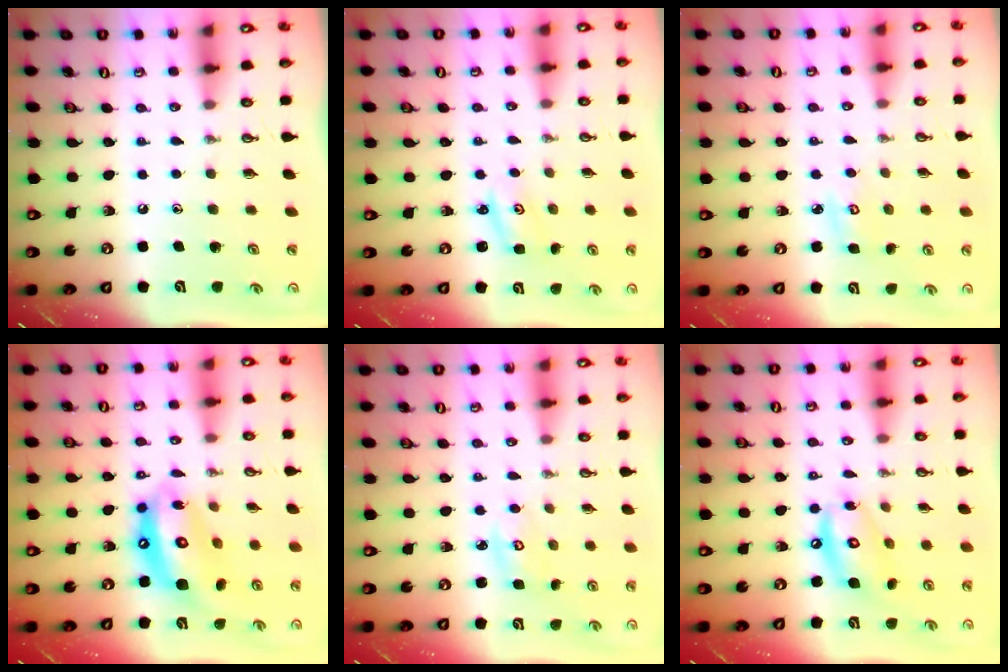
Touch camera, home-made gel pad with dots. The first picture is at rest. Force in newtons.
{"total": 2.1, "press": 2.1, "slide": 0.2}
{"total": 4.9, "press": 4.9, "slide": 0.4}
{"total": 14.7, "press": 14.6, "slide": 1.7}
{"total": 5.0, "press": 5.0, "slide": 0.6}
{"total": 12.2, "press": 12.2, "slide": 1.0}